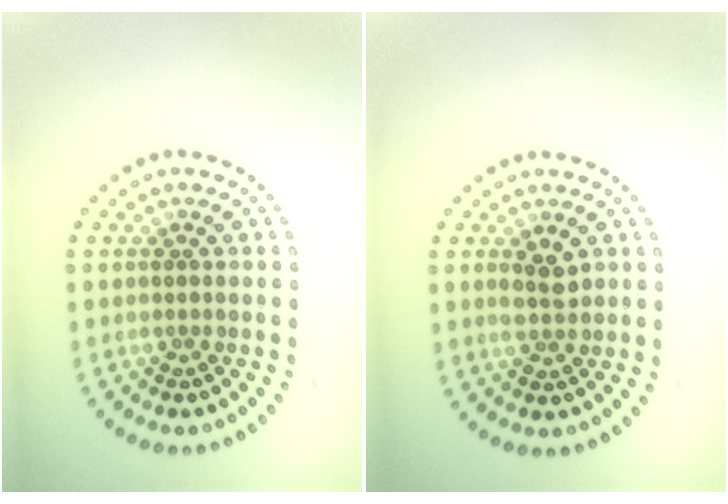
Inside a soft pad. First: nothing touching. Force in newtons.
{"total": 2.0, "press": 2.0, "slide": 0.4}